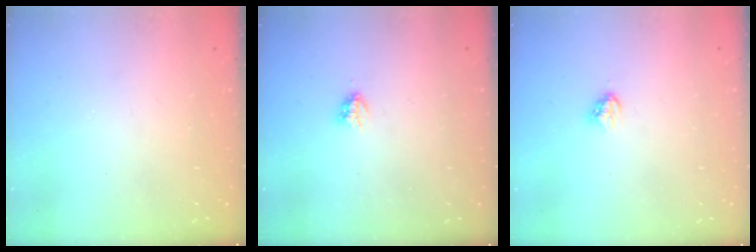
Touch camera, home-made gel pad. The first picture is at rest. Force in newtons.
{"total": 2.9, "press": 2.9, "slide": 0.5}
{"total": 3.7, "press": 3.6, "slide": 0.5}